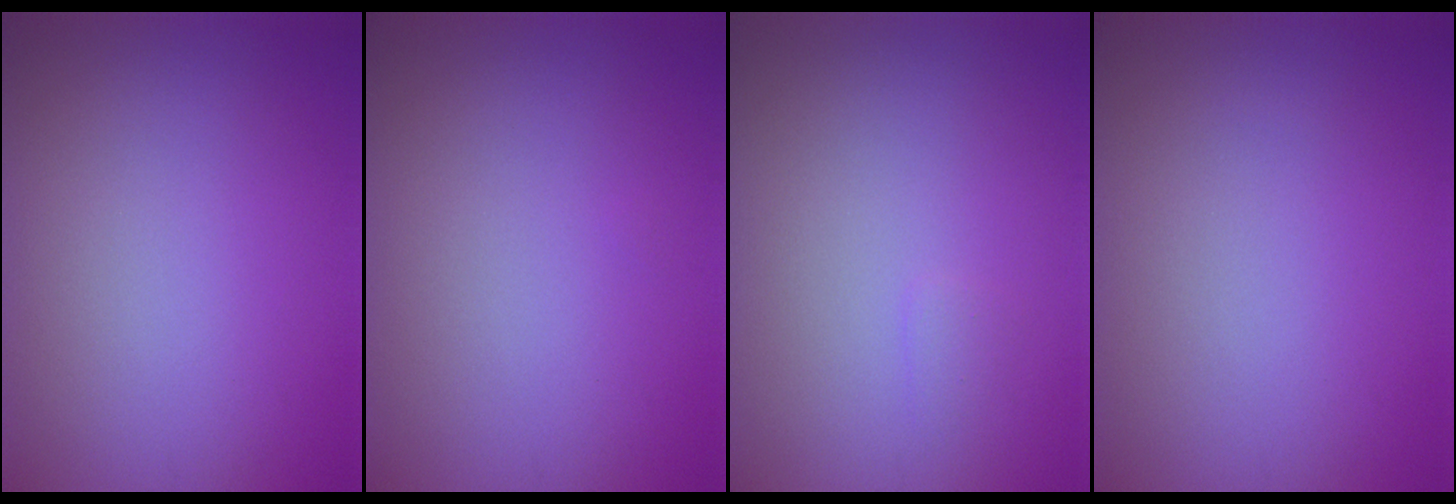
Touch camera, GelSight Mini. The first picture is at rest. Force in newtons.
{"total": 0.0}
{"total": 0.5, "press": 0.5, "slide": 0.1}
{"total": 0.0}